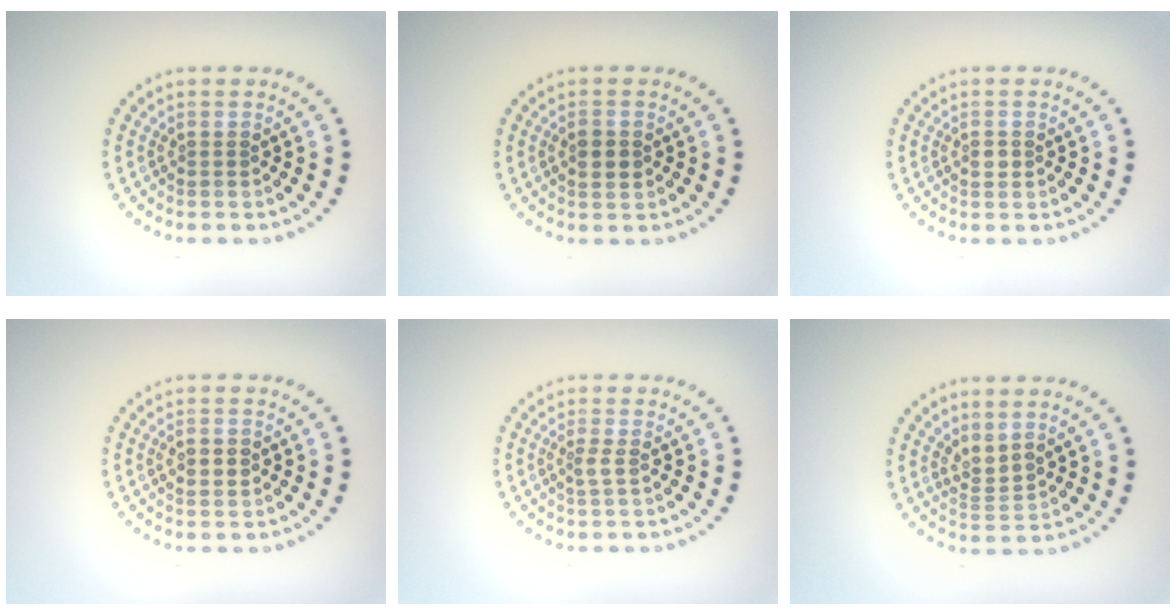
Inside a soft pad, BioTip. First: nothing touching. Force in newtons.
{"total": 2.3, "press": 2.3, "slide": 0.0}
{"total": 1.2, "press": 1.2, "slide": 0.2}
{"total": 1.5, "press": 1.5, "slide": 0.1}
{"total": 1.0, "press": 0.8, "slide": 0.6}
{"total": 2.1, "press": 1.4, "slide": 1.5}